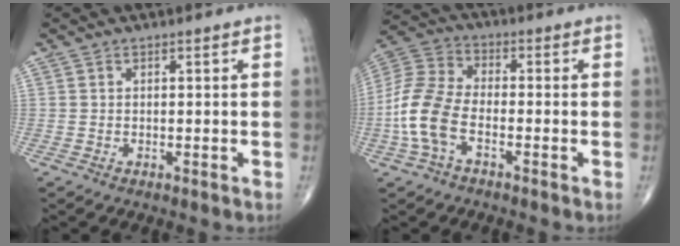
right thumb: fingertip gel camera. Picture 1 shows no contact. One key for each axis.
{"total": 11.2, "fx": -3.4, "fy": 6.1, "fz": 8.8, "tx": -0.196, "ty": 0.027, "tz": -0.075}